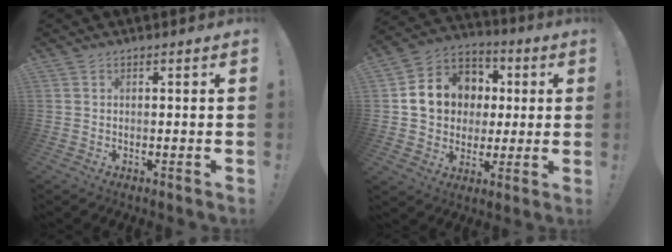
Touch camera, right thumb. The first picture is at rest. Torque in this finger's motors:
{"motor_torque": [0.11, 0.14, 0.62, -0.39, 0.01]}